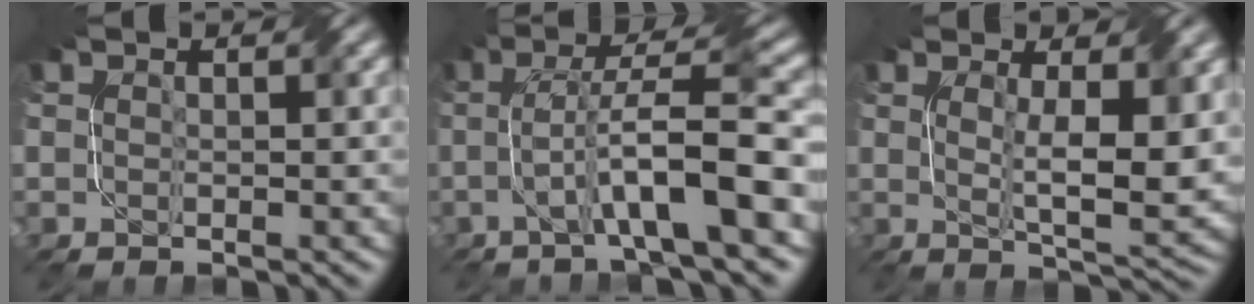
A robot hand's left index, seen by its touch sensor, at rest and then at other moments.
{"total": 7.8, "force": [-1.5, 1.0, 7.6], "torque": [-0.130, 0.021, -0.031]}
{"total": 6.6, "force": [1.1, 1.6, 6.3], "torque": [-0.106, -0.011, 0.026]}